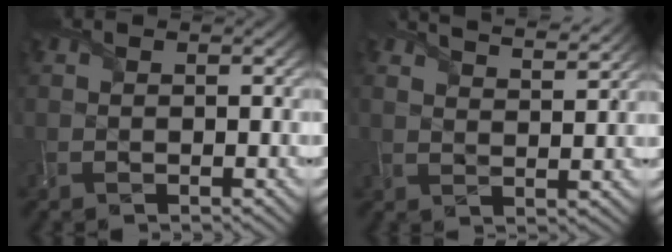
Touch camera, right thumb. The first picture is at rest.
{"total": 6.2, "force": [5.1, 1.4, 3.2], "torque": [-0.050, 0.009, 0.065]}